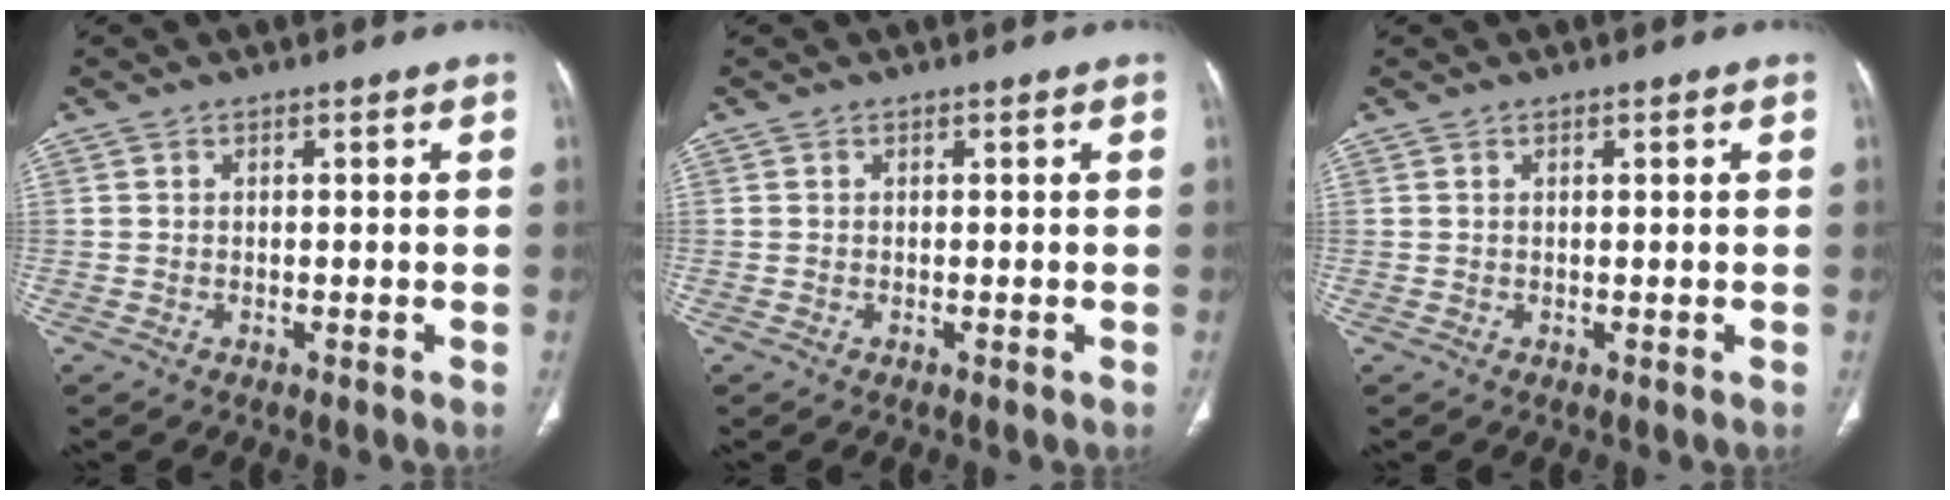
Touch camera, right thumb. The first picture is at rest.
{"total": 0.0}
{"total": 0.0}